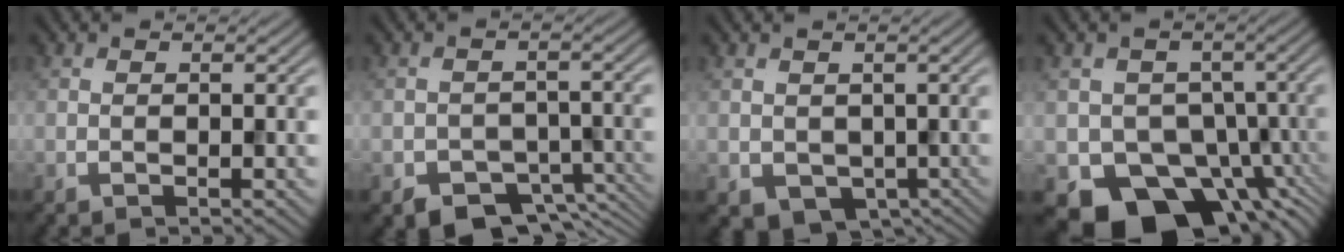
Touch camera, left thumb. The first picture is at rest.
{"total": 5.4, "force": [-4.0, 3.2, 1.7], "torque": [-0.011, -0.022, -0.052]}
{"total": 2.9, "force": [-0.2, 2.7, 1.2], "torque": [-0.030, -0.023, 0.008]}
{"total": 10.1, "force": [-4.8, 7.8, 4.3], "torque": [-0.053, -0.032, -0.081]}